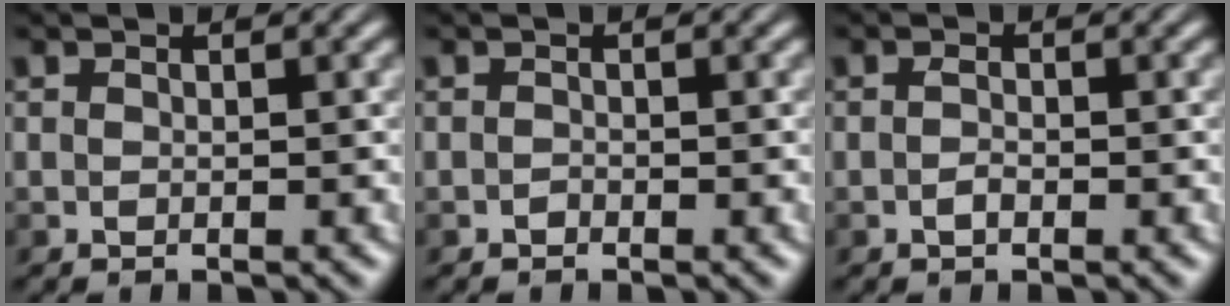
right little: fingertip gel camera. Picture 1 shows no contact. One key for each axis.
{"total": 0.7, "fx": -0.7, "fy": 0.1, "fz": -0.1, "tx": 0.004, "ty": -0.001, "tz": -0.013}
{"total": 1.6, "fx": -1.2, "fy": 0.7, "fz": 0.9, "tx": -0.018, "ty": 0.000, "tz": -0.023}